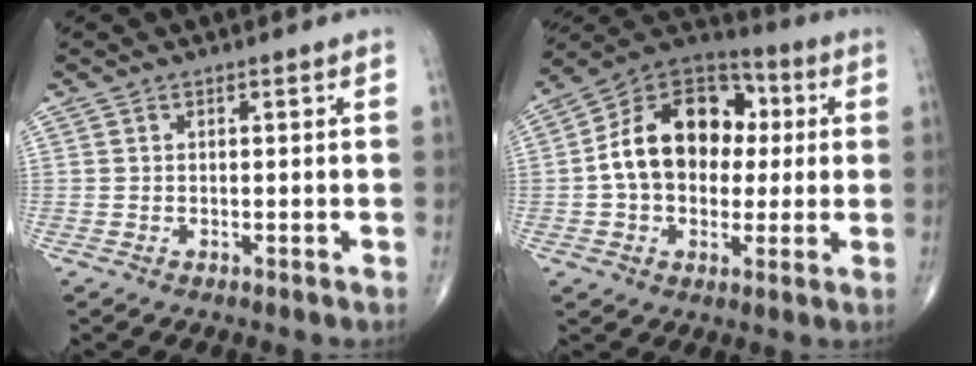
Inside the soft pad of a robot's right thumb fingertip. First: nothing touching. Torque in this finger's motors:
{"motor_torque": [1.84, 2.25, 1.69, 0.25, 0.13]}